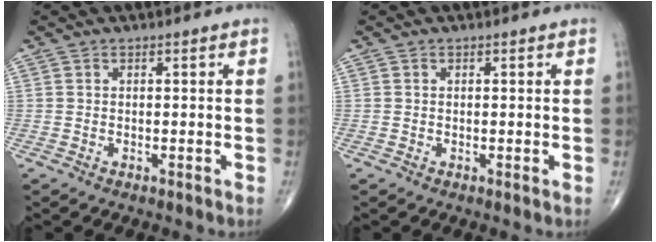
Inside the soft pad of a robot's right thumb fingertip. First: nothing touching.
{"total": 0.0}